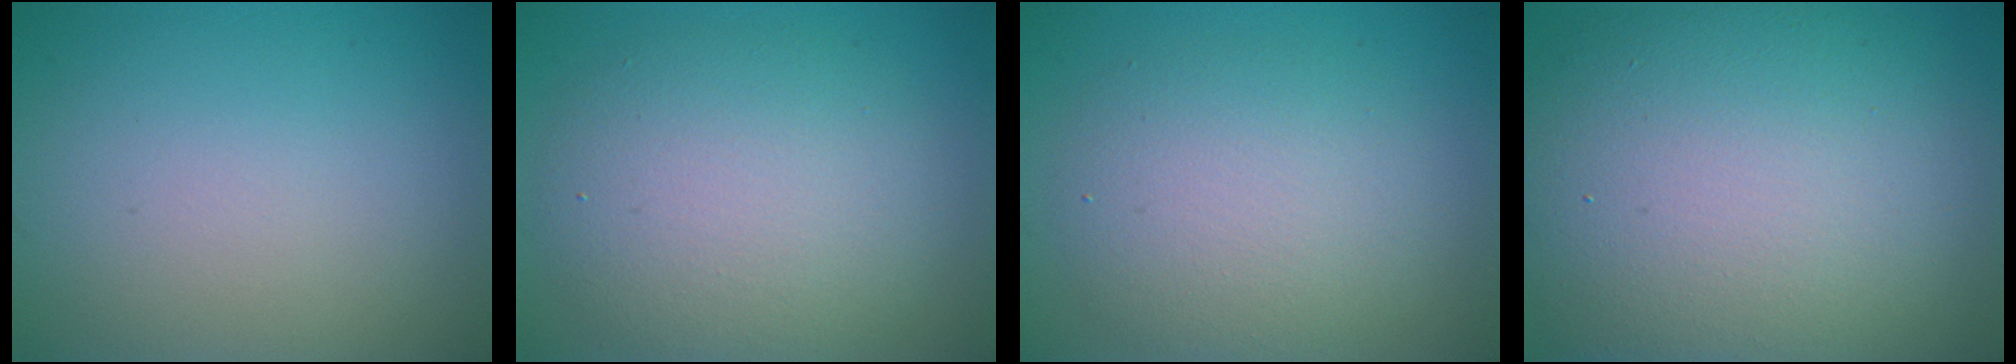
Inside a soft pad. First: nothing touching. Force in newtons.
{"total": 6.8, "press": 6.8, "slide": 0.7}
{"total": 5.1, "press": 5.1, "slide": 0.2}
{"total": 14.6, "press": 14.5, "slide": 0.5}